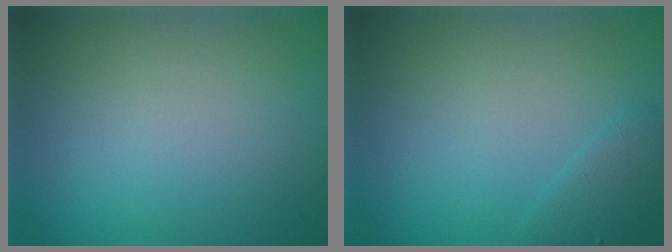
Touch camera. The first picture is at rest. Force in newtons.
{"total": 1.4, "press": 1.4, "slide": 0.1}